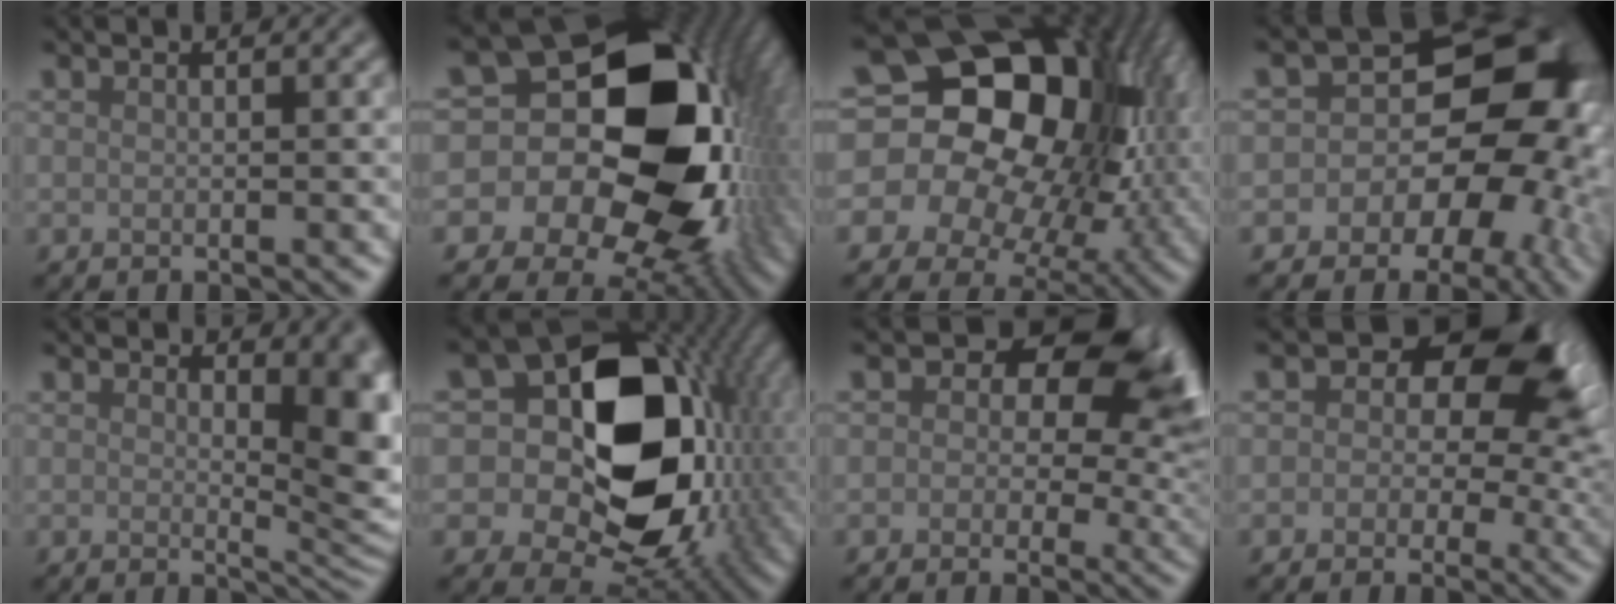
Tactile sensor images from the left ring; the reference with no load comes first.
{"total": 21.7, "force": [0.9, 16.5, 14.2], "torque": [-0.203, -0.011, 0.008]}
{"total": 21.8, "force": [2.3, 16.9, 13.5], "torque": [-0.219, 0.003, 0.021]}
{"total": 16.3, "force": [-1.4, 13.3, 9.3], "torque": [-0.112, 0.026, -0.053]}
{"total": 6.4, "force": [1.4, 2.6, 5.6], "torque": [-0.064, -0.013, 0.030]}
{"total": 18.9, "force": [2.5, 14.0, 12.4], "torque": [-0.176, 0.000, 0.059]}
{"total": 10.1, "force": [3.4, 6.4, 7.0], "torque": [-0.078, 0.000, 0.047]}
{"total": 9.3, "force": [2.7, 6.2, 6.5], "torque": [-0.064, 0.003, 0.027]}